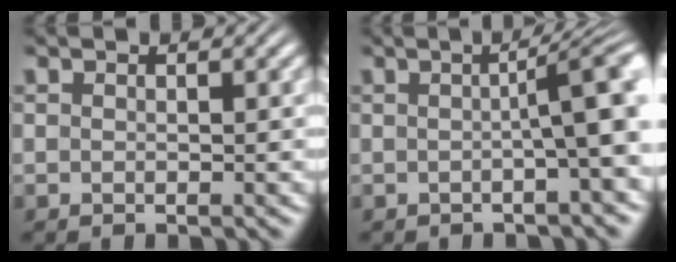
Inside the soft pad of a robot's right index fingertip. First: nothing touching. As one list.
[{"total": 5.1, "force": [-0.3, 1.1, 4.9], "torque": [-0.051, 0.022, -0.013]}]